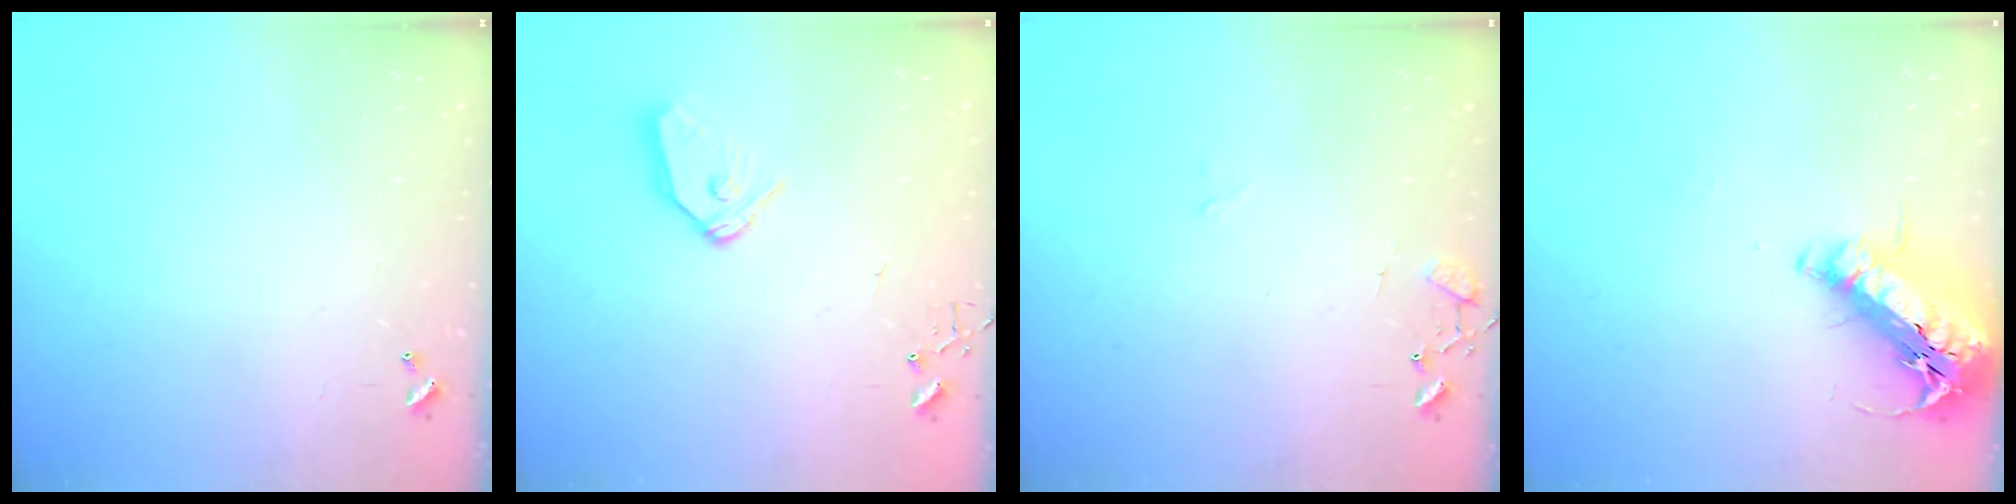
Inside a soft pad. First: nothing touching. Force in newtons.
{"total": 9.9, "press": 9.8, "slide": 1.2}
{"total": 9.3, "press": 9.3, "slide": 0.7}
{"total": 21.2, "press": 20.8, "slide": 4.0}